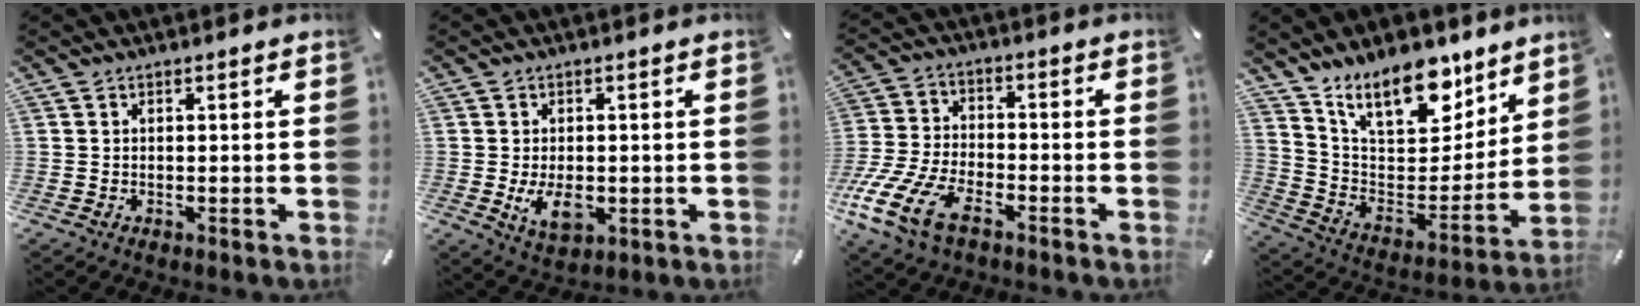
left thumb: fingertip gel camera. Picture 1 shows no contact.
{"total": 6.5, "force": [-0.8, 4.1, 4.9], "torque": [-0.094, -0.017, -0.019]}
{"total": 13.6, "force": [-7.6, 7.1, 8.7], "torque": [-0.191, 0.029, -0.137]}
{"total": 18.6, "force": [14.4, 8.5, 8.2], "torque": [-0.134, -0.112, 0.256]}